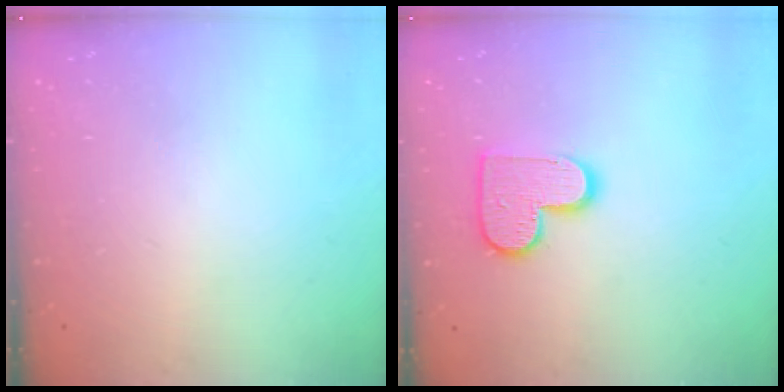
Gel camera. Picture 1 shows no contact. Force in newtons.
{"total": 11.5, "press": 11.4, "slide": 0.6}